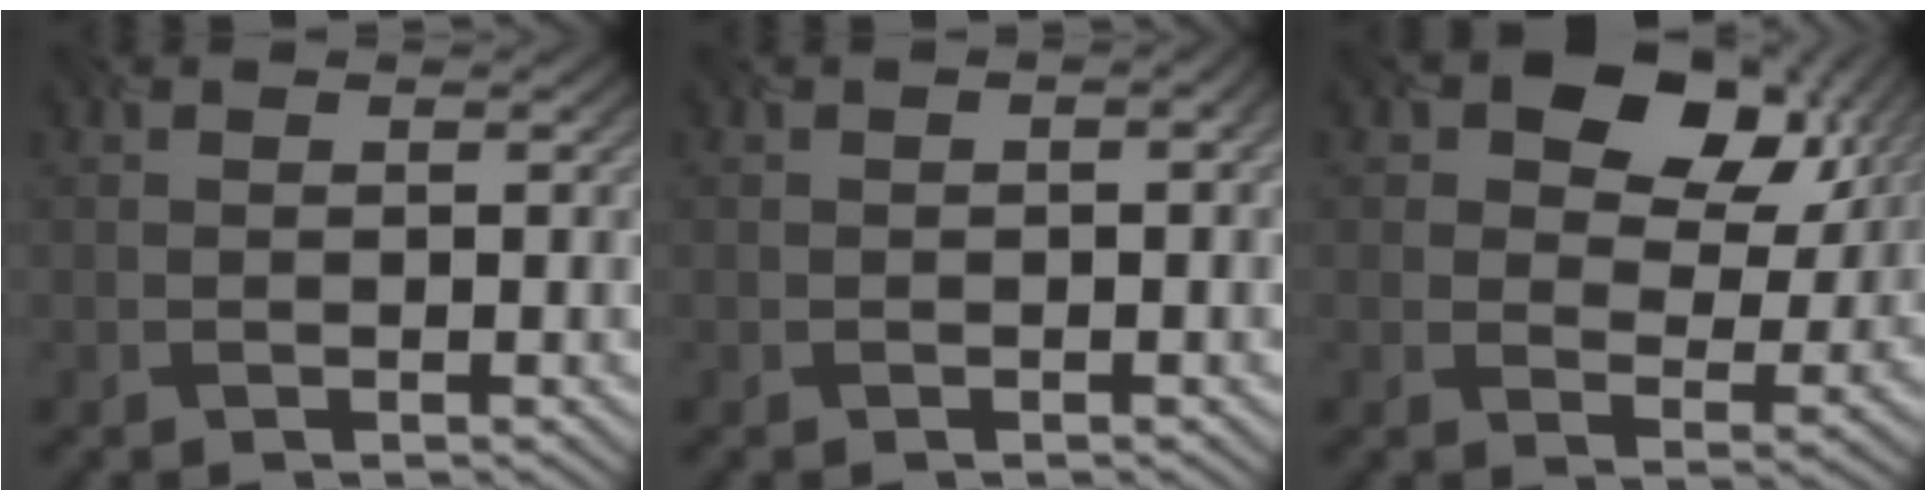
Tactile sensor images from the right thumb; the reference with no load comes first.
{"total": 1.9, "force": [0.1, 0.8, 1.7], "torque": [-0.016, 0.001, -0.003]}
{"total": 11.0, "force": [5.3, 6.9, 6.8], "torque": [-0.105, 0.001, 0.088]}